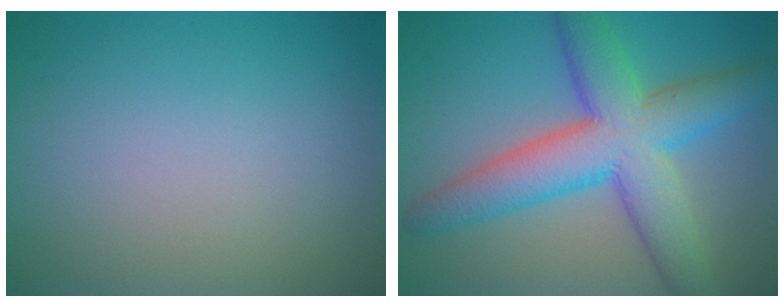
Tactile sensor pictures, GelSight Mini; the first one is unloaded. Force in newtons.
{"total": 9.1, "press": 9.1, "slide": 0.2}